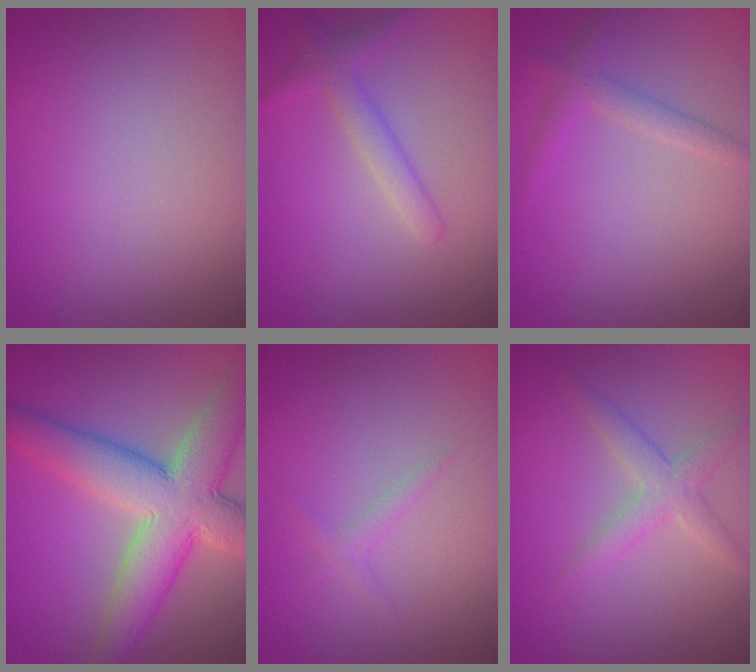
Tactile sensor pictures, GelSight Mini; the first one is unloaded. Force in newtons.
{"total": 2.3, "press": 2.3, "slide": 0.1}
{"total": 1.9, "press": 1.9, "slide": 0.2}
{"total": 9.4, "press": 9.4, "slide": 0.5}
{"total": 1.0, "press": 1.0, "slide": 0.0}
{"total": 2.4, "press": 2.4, "slide": 0.1}